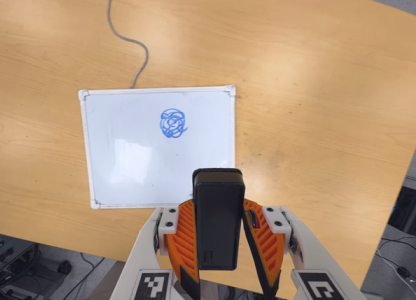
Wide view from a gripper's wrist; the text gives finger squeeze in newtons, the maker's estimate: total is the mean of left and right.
{"total": 4.6, "left": 3.7, "right": 5.5}